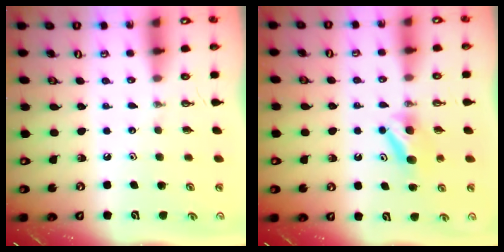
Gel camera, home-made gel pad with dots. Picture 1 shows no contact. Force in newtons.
{"total": 5.9, "press": 5.8, "slide": 1.1}